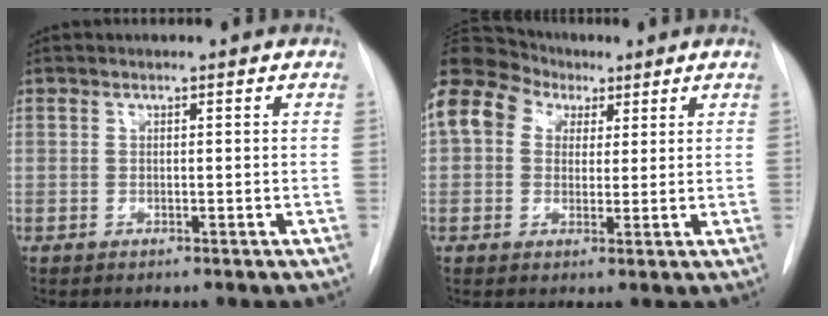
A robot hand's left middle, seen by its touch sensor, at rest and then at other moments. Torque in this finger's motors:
{"motor_torque": [1.11, -1.03, 0.29, 0.07]}